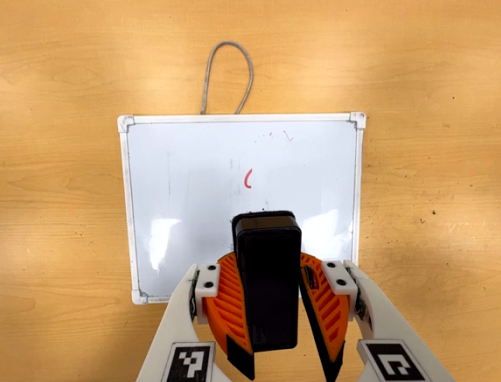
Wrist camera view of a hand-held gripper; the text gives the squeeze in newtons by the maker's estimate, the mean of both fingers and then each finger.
{"total": 10.9, "left": 11.2, "right": 10.6}